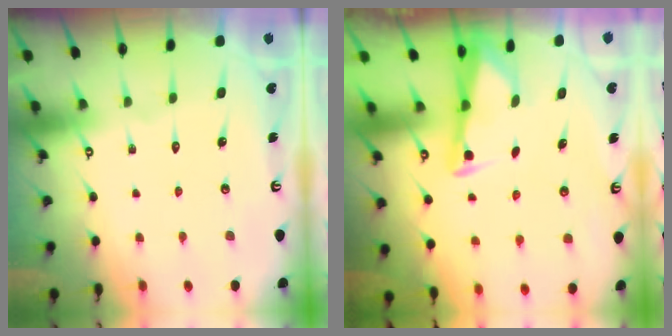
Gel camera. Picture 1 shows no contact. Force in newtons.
{"total": 2.7, "press": 2.7, "slide": 0.2}